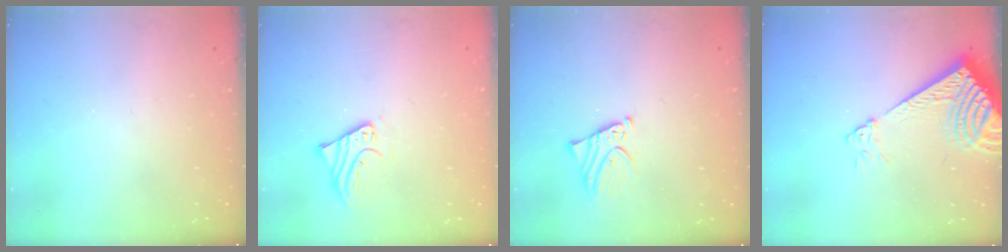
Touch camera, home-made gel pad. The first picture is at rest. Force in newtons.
{"total": 3.9, "press": 3.9, "slide": 0.4}
{"total": 2.9, "press": 2.9, "slide": 0.3}
{"total": 10.2, "press": 10.0, "slide": 1.8}